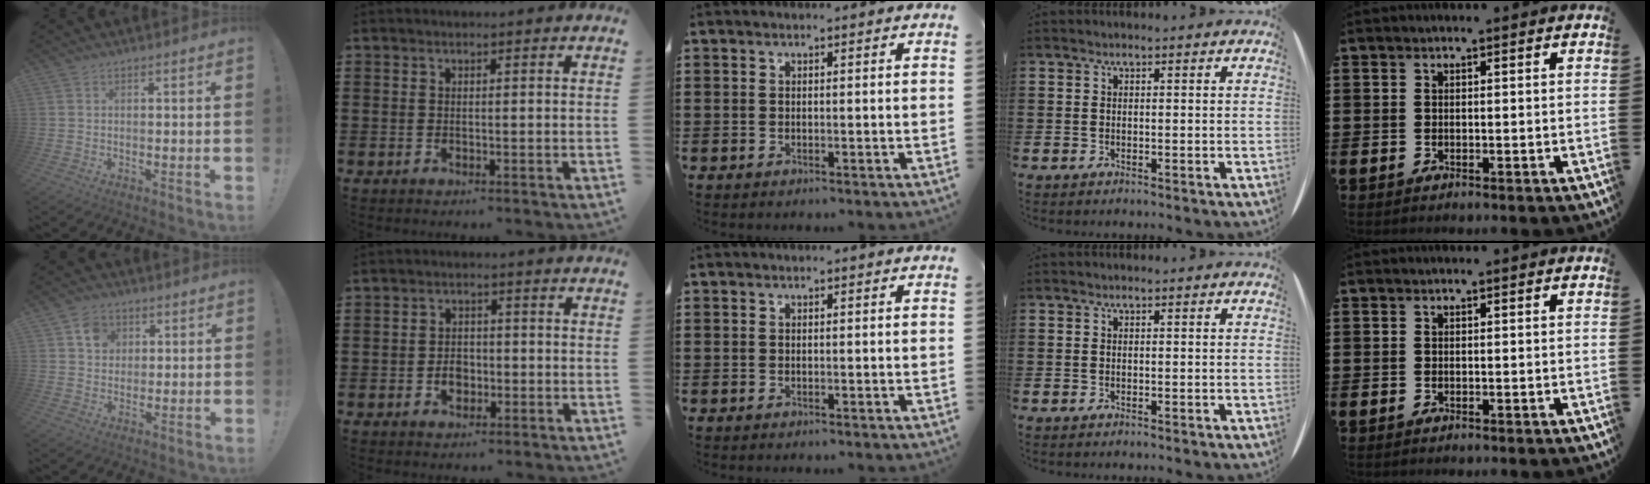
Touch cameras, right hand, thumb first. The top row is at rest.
{"thumb": {"total": 6.7, "force": [2.7, 5.8, 2.0], "torque": [-0.024, -0.005, 0.050]}, "index": {"total": 3.1, "force": [-1.0, 2.3, 1.7], "torque": [-0.028, 0.000, -0.021]}}